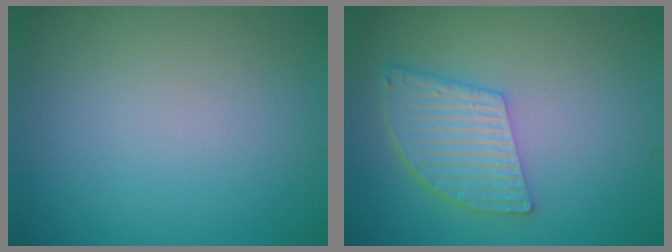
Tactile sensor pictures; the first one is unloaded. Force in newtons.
{"total": 5.6, "press": 4.3, "slide": 3.6}